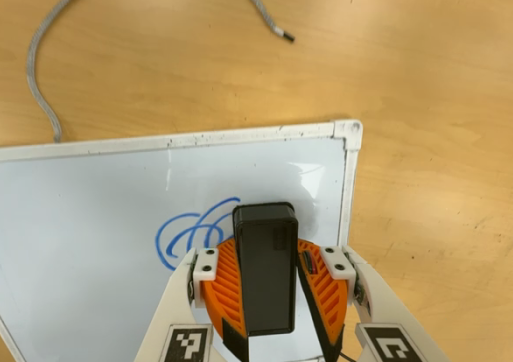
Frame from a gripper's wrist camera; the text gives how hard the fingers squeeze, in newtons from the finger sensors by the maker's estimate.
{"total": 10.4, "left": 12.3, "right": 8.5}